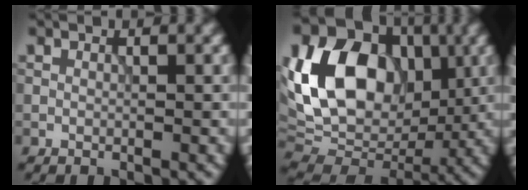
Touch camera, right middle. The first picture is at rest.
{"total": 15.5, "force": [1.8, 11.5, 10.2], "torque": [-0.196, 0.019, 0.019]}